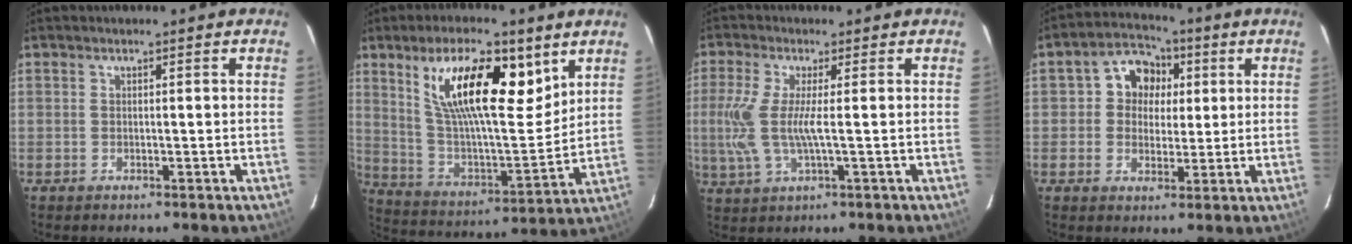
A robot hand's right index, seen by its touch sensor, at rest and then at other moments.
{"total": 19.7, "force": [9.9, 6.8, 15.6], "torque": [-0.270, 0.007, 0.182]}
{"total": 7.9, "force": [-0.3, 1.0, 7.8], "torque": [-0.180, -0.005, -0.003]}
{"total": 7.7, "force": [1.2, 6.9, 3.2], "torque": [-0.052, 0.028, 0.017]}